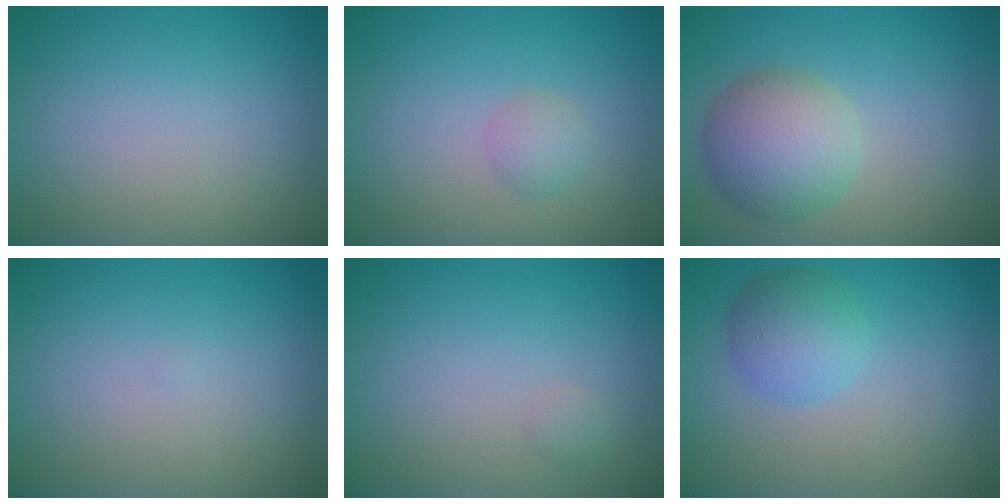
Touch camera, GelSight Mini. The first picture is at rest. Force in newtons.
{"total": 1.4, "press": 1.4, "slide": 0.1}
{"total": 5.8, "press": 5.8, "slide": 0.2}
{"total": 0.0}
{"total": 0.6, "press": 0.6, "slide": 0.0}
{"total": 3.5, "press": 3.5, "slide": 0.1}